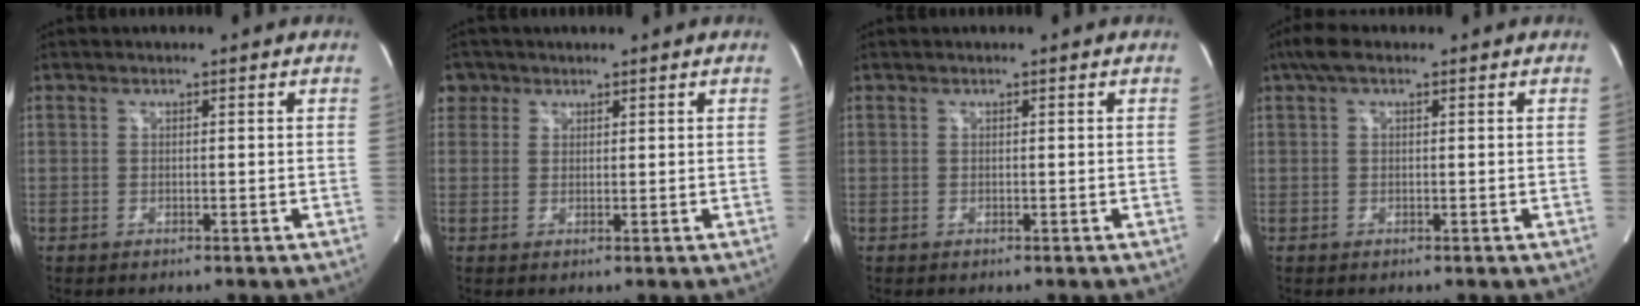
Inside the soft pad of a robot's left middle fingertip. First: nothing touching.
{"total": 3.1, "force": [1.7, 2.6, 0.1], "torque": [0.005, 0.012, 0.028]}
{"total": 0.0}
{"total": 3.2, "force": [1.9, 1.0, 2.4], "torque": [-0.054, 0.028, 0.035]}